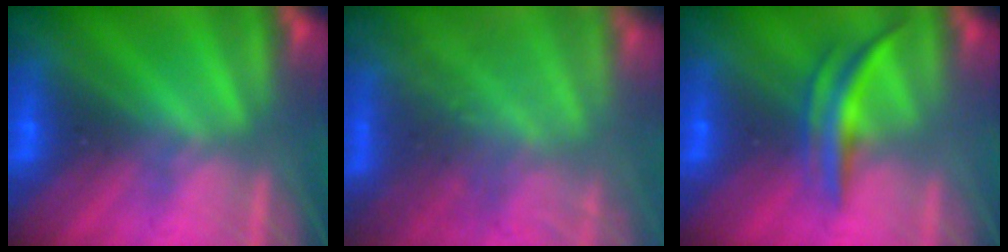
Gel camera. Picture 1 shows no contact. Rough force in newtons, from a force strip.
{"total": 11.7}
{"total": 3.8}